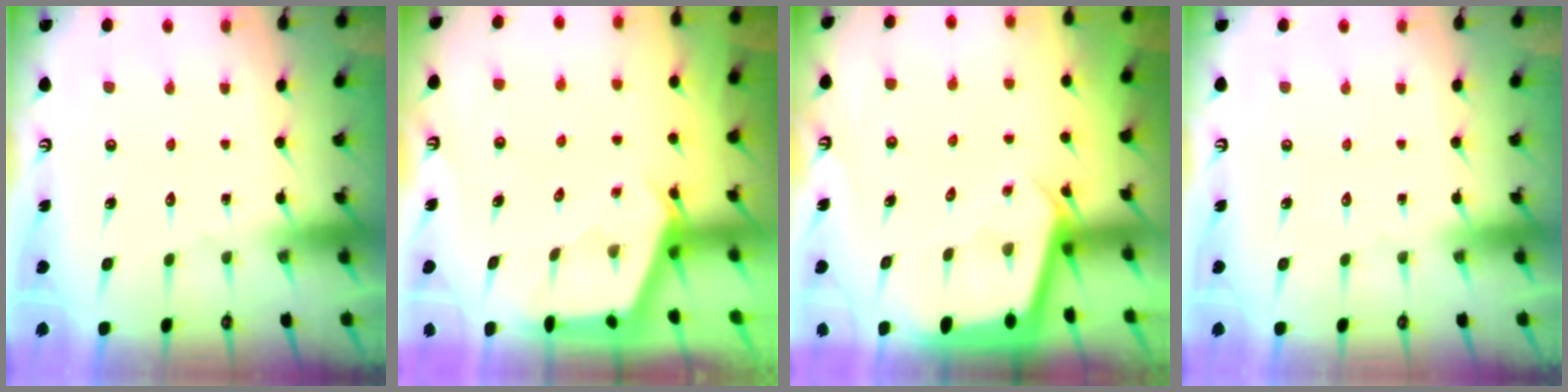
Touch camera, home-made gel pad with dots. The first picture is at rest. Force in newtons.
{"total": 2.7, "press": 2.7, "slide": 0.3}
{"total": 2.3, "press": 2.3, "slide": 0.1}
{"total": 0.0}